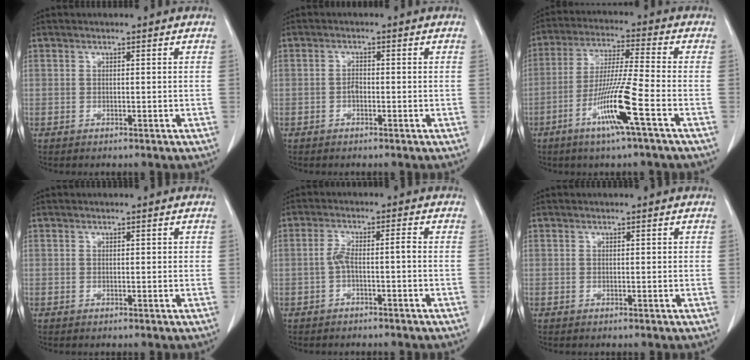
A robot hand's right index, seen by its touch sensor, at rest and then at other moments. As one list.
[{"total": 1.2, "force": [-0.5, 0.6, 1.0], "torque": [-0.018, 0.004, -0.010]}, {"total": 11.1, "force": [-4.9, -1.0, 9.9], "torque": [-0.194, -0.014, -0.097]}, {"total": 0.7, "force": [0.2, 0.4, 0.6], "torque": [-0.007, 0.003, 0.005]}, {"total": 3.5, "force": [-1.0, 0.6, 3.3], "torque": [-0.066, 0.017, -0.017]}, {"total": 0.0}]